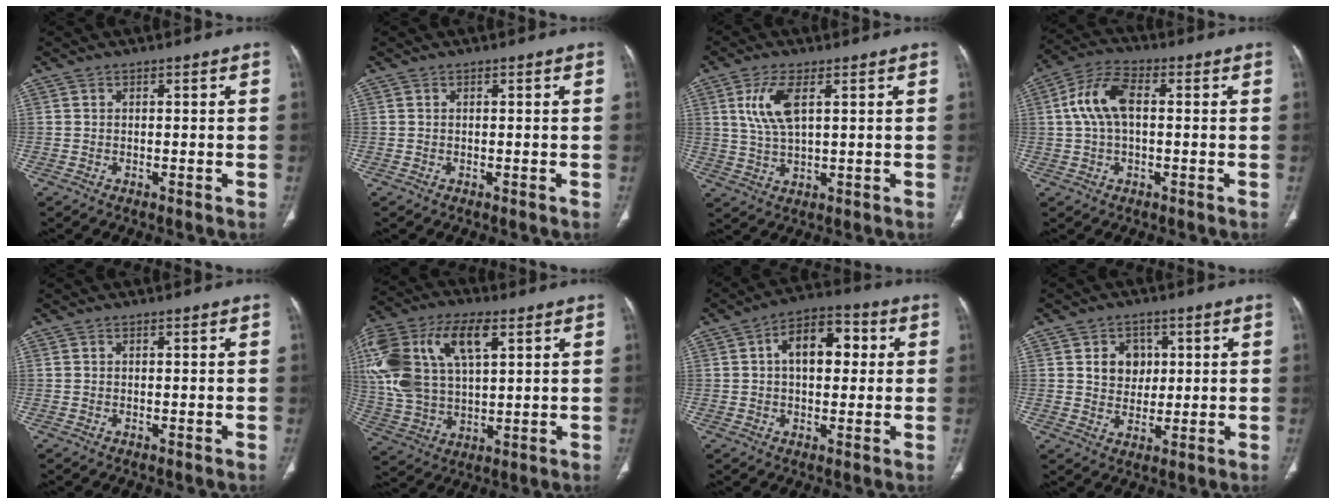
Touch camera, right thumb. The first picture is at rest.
{"total": 0.0}
{"total": 7.4, "force": [2.5, 2.8, 6.4], "torque": [-0.144, -0.010, 0.055]}
{"total": 9.0, "force": [0.9, 4.8, 7.6], "torque": [-0.162, 0.026, 0.014]}
{"total": 0.0}
{"total": 23.5, "force": [7.9, 12.7, 18.1], "torque": [-0.406, 0.016, 0.146]}
{"total": 10.8, "force": [2.1, 6.4, 8.5], "torque": [-0.108, 0.023, 0.026]}
{"total": 6.2, "force": [1.7, 5.2, 3.0], "torque": [-0.016, -0.007, 0.029]}